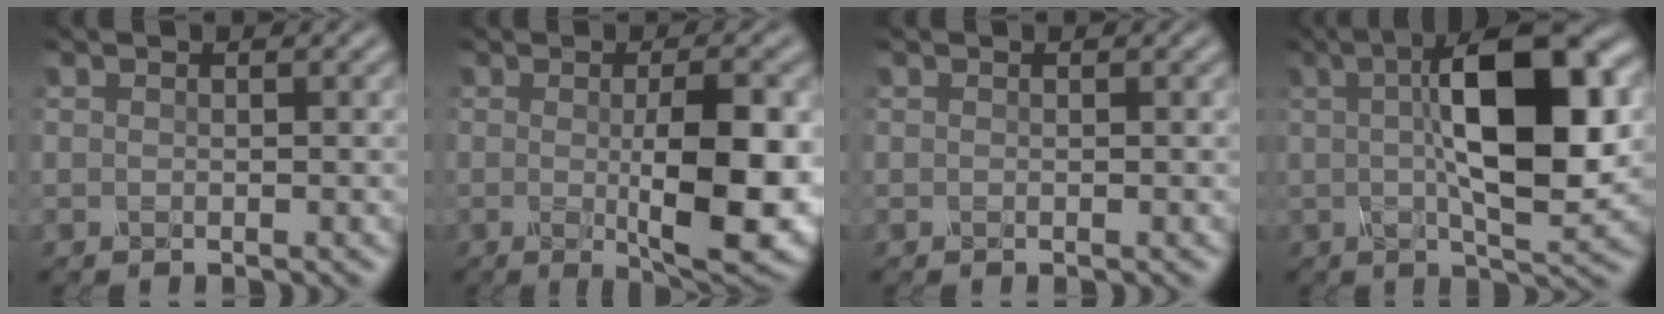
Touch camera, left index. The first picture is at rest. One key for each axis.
{"total": 9.2, "fx": -0.7, "fy": 2.5, "fz": 8.8, "tx": -0.126, "ty": -0.014, "tz": -0.005}
{"total": 0.0}
{"total": 12.1, "fx": 1.9, "fy": 3.7, "fz": 11.3, "tx": -0.164, "ty": 0.011, "tz": 0.027}